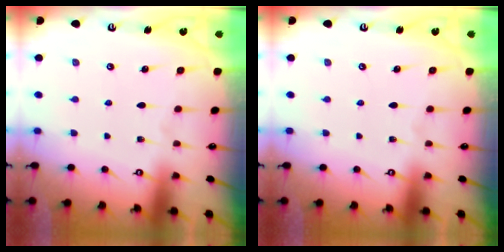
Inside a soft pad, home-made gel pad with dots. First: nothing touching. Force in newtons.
{"total": 0.0}